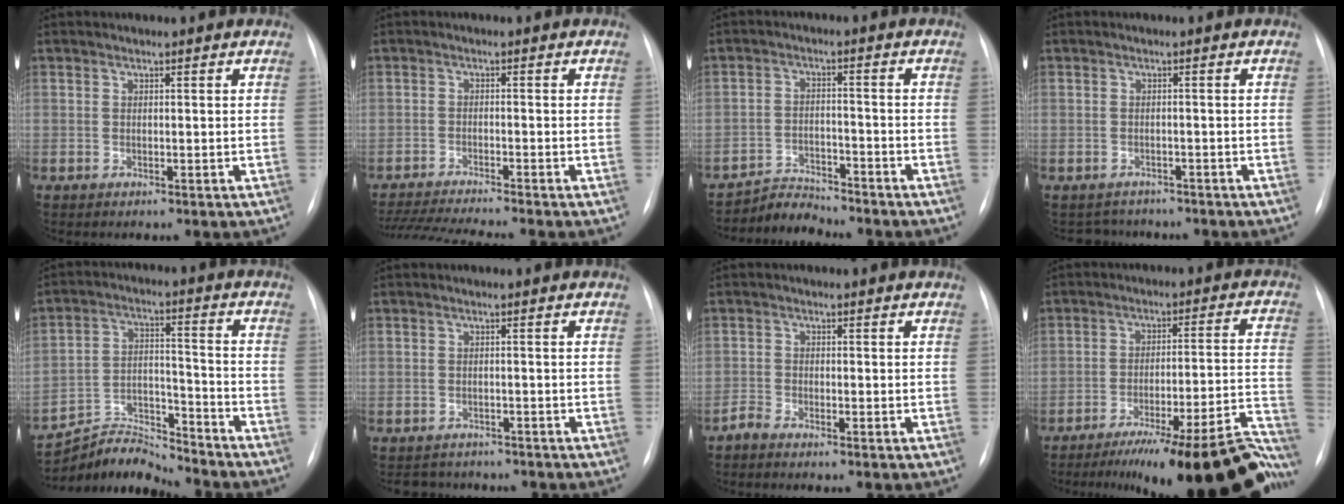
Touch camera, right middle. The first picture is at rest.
{"total": 9.1, "force": [-8.3, -1.4, 3.6], "torque": [-0.056, -0.018, -0.140]}
{"total": 4.6, "force": [-4.4, 0.3, -1.0], "torque": [0.015, -0.003, -0.075]}
{"total": 3.5, "force": [-3.2, 1.4, -0.4], "torque": [0.005, 0.003, -0.045]}
{"total": 10.2, "force": [-10.2, 0.5, -0.1], "torque": [0.003, 0.036, -0.188]}
{"total": 4.5, "force": [-4.2, 1.7, 0.1], "torque": [-0.001, 0.001, -0.058]}
{"total": 1.5, "force": [-1.4, 0.2, 0.5], "torque": [-0.014, -0.002, -0.027]}
{"total": 25.2, "force": [-20.2, 2.5, 14.8], "torque": [-0.105, 0.006, -0.278]}